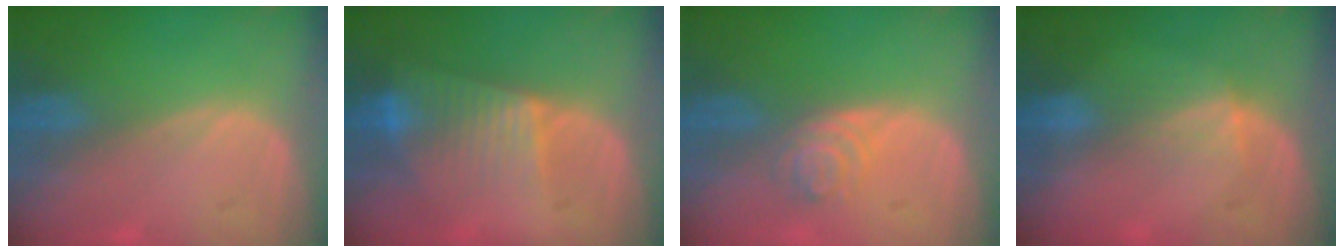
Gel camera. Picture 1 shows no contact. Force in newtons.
{"total": 7.9, "press": 6.8, "slide": 4.0}
{"total": 4.0, "press": 3.5, "slide": 2.0}
{"total": 3.0, "press": 2.8, "slide": 1.1}